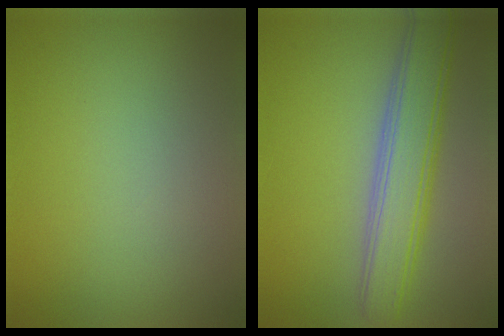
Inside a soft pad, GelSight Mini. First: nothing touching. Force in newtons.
{"total": 5.6, "press": 5.6, "slide": 0.5}